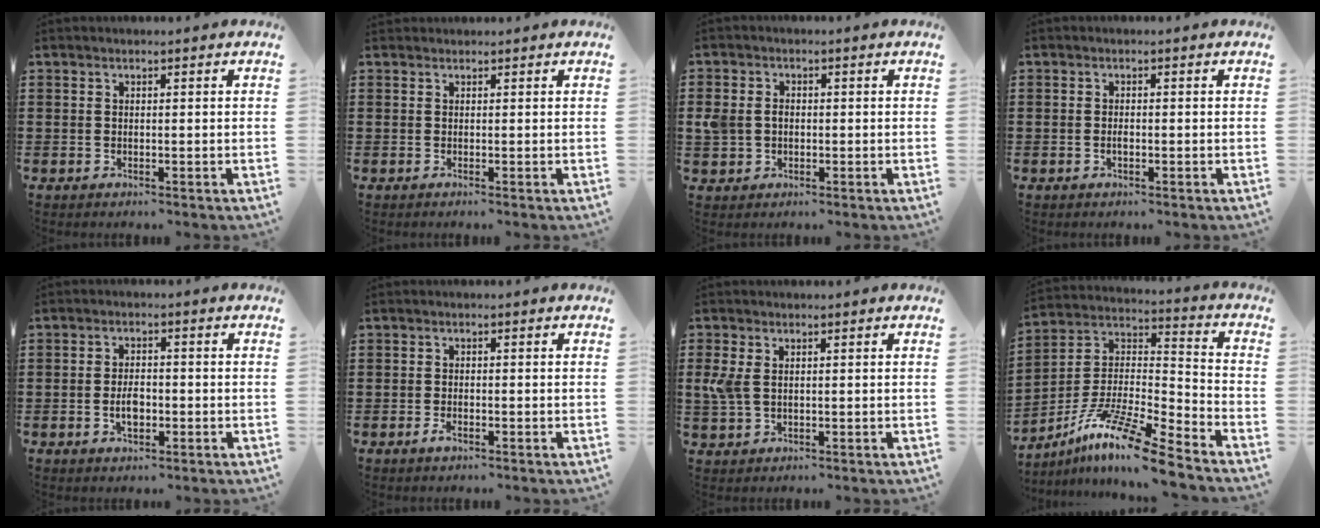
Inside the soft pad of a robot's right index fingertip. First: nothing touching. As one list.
[{"total": 0.0}, {"total": 3.1, "force": [-0.1, 2.5, 1.7], "torque": [-0.055, 0.004, -0.008]}, {"total": 0.9, "force": [-0.3, 0.3, 0.8], "torque": [-0.016, -0.004, -0.005]}, {"total": 3.3, "force": [-0.9, 1.6, 2.8], "torque": [-0.052, 0.003, -0.015]}, {"total": 1.3, "force": [-0.8, 0.5, 0.9], "torque": [-0.025, -0.006, -0.017]}, {"total": 3.7, "force": [0.6, 2.1, 3.0], "torque": [-0.085, -0.001, 0.004]}, {"total": 12.0, "force": [-9.5, 0.5, 7.3], "torque": [-0.144, 0.007, -0.189]}]